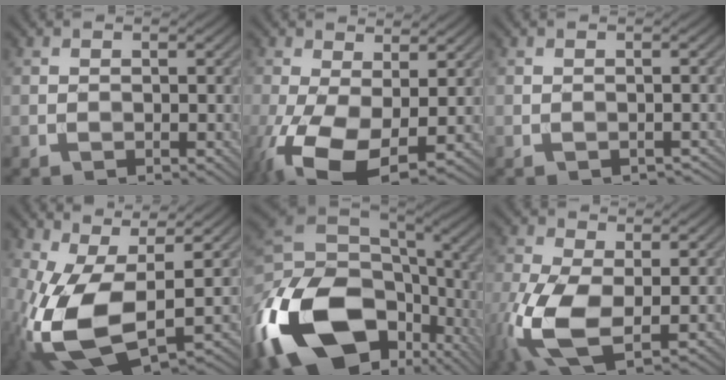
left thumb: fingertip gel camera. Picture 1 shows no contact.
{"total": 10.6, "force": [-2.9, 5.0, 8.9], "torque": [-0.208, -0.018, -0.050]}
{"total": 0.9, "force": [-0.5, 0.7, 0.4], "torque": [-0.009, -0.007, -0.006]}
{"total": 14.8, "force": [-1.6, 7.4, 12.7], "torque": [-0.297, -0.025, -0.017]}
{"total": 20.8, "force": [-7.3, 13.3, 14.2], "torque": [-0.349, -0.045, -0.100]}
{"total": 11.2, "force": [-2.6, 5.6, 9.3], "torque": [-0.249, -0.023, -0.046]}